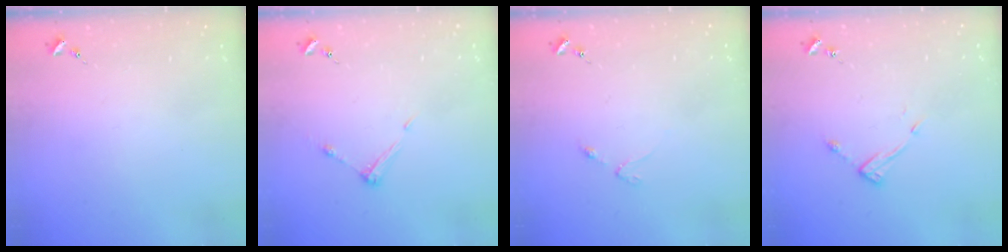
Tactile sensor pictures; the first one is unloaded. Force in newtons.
{"total": 5.3, "press": 5.2, "slide": 0.2}
{"total": 2.5, "press": 2.4, "slide": 0.4}
{"total": 7.9, "press": 7.9, "slide": 0.3}